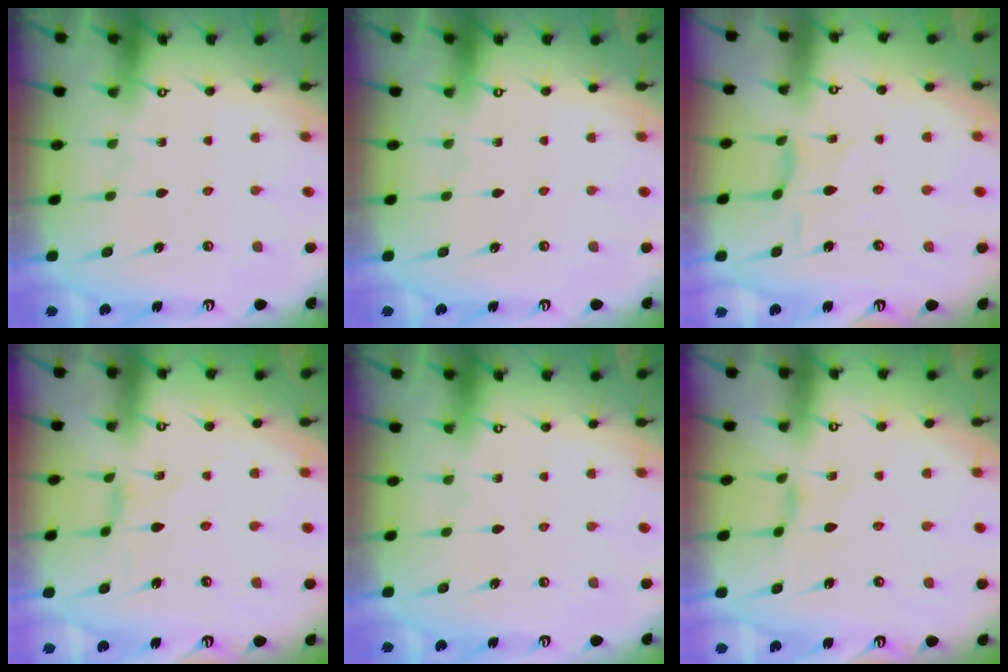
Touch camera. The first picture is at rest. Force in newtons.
{"total": 0.0}
{"total": 2.1, "press": 2.1, "slide": 0.5}
{"total": 0.0}
{"total": 0.0}
{"total": 1.6, "press": 1.5, "slide": 0.4}